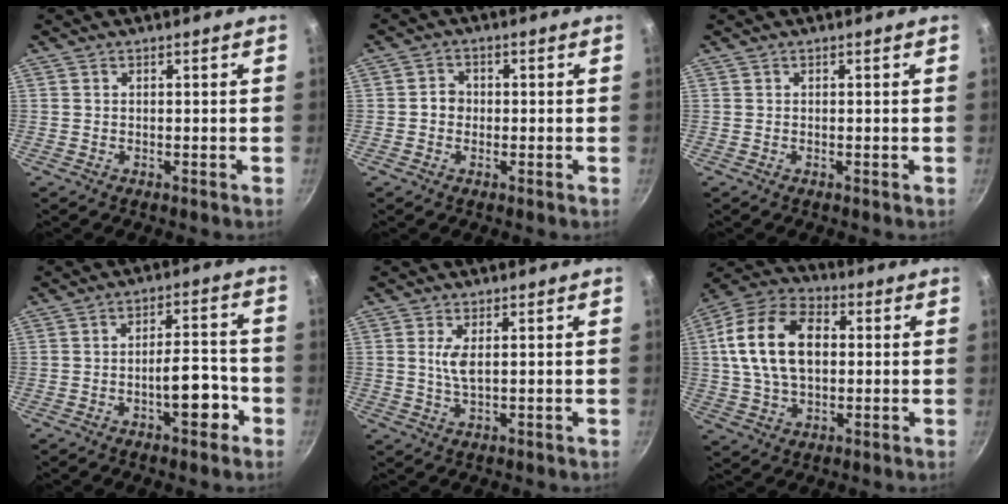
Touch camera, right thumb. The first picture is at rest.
{"total": 2.9, "force": [-0.3, 2.6, 1.4], "torque": [-0.006, 0.009, -0.008]}
{"total": 0.0}
{"total": 8.0, "force": [-3.4, 3.1, 6.6], "torque": [-0.073, 0.033, -0.049]}
{"total": 3.7, "force": [0.9, 1.3, 3.3], "torque": [-0.068, -0.007, 0.018]}
{"total": 17.8, "force": [2.4, 11.5, 13.4], "torque": [-0.224, 0.022, 0.030]}